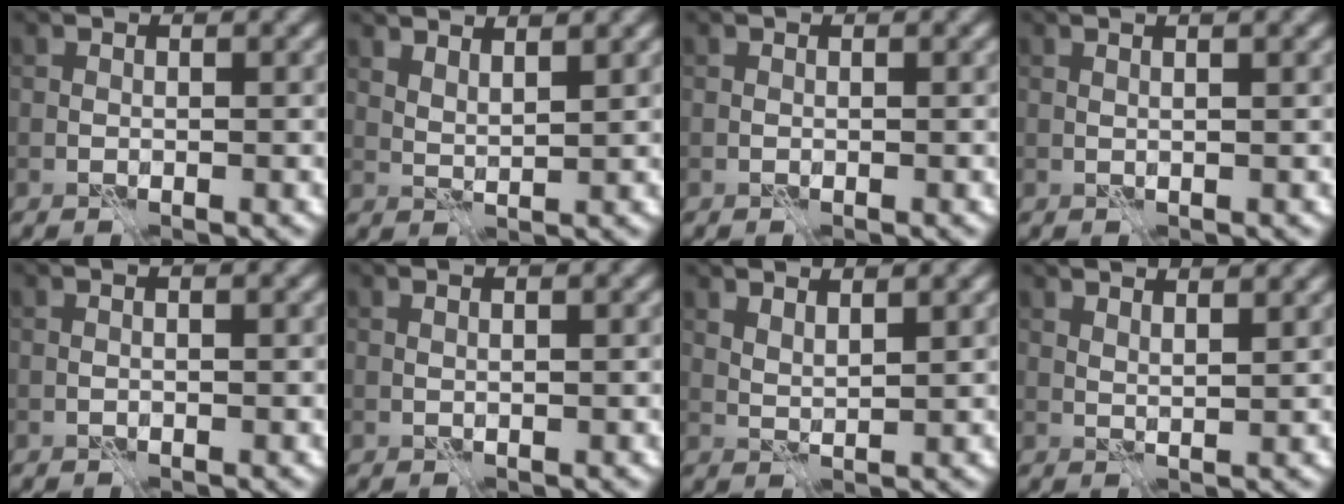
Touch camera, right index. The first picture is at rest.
{"total": 3.2, "force": [2.5, 0.8, 1.8], "torque": [-0.025, 0.004, 0.035]}
{"total": 0.0}
{"total": 3.1, "force": [1.6, 1.2, 2.3], "torque": [-0.015, 0.011, -0.005]}
{"total": 0.8, "force": [0.3, 0.2, 0.8], "torque": [-0.012, -0.007, -0.001]}
{"total": 1.5, "force": [0.8, 0.5, 1.1], "torque": [-0.009, -0.002, -0.001]}
{"total": 2.3, "force": [1.9, 0.5, 1.4], "torque": [-0.025, 0.000, 0.031]}
{"total": 4.7, "force": [3.6, 1.5, 2.7], "torque": [-0.023, 0.026, 0.026]}